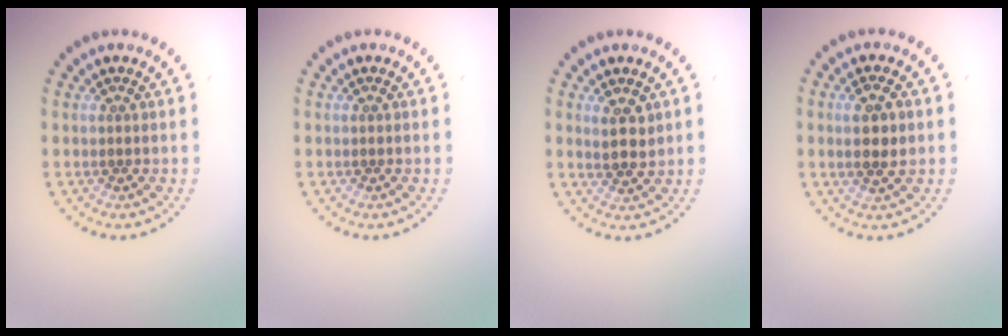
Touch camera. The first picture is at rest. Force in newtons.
{"total": 0.0}
{"total": 2.2, "press": 2.0, "slide": 1.0}
{"total": 2.8, "press": 2.8, "slide": 0.6}